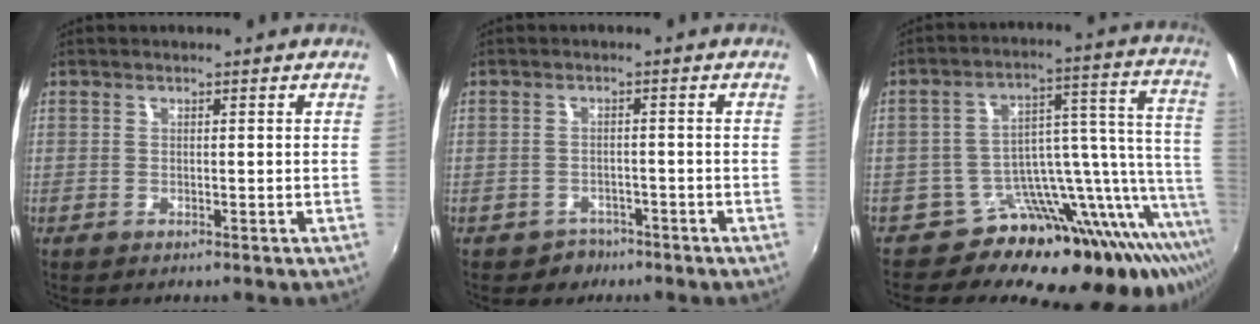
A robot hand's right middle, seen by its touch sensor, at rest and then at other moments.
{"total": 2.9, "force": [-1.8, 2.3, 0.2], "torque": [-0.013, 0.001, -0.024]}
{"total": 22.7, "force": [-16.2, 8.5, 13.5], "torque": [-0.140, 0.010, -0.248]}